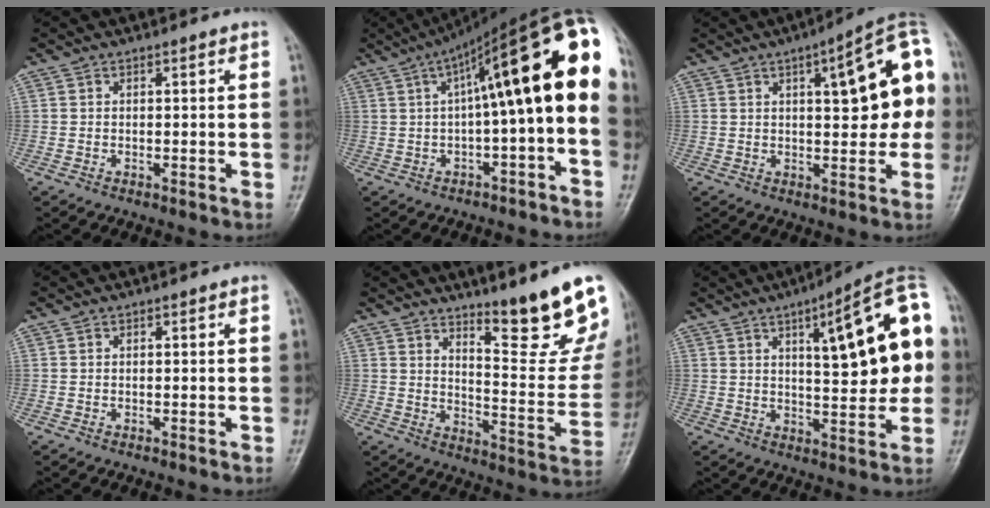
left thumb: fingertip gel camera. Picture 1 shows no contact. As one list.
[{"total": 20.2, "force": [1.6, 4.9, 19.5], "torque": [-0.271, 0.062, 0.021]}, {"total": 15.5, "force": [2.9, 5.7, 14.2], "torque": [-0.142, 0.027, 0.030]}, {"total": 0.0}, {"total": 16.1, "force": [11.8, 2.6, 10.7], "torque": [-0.110, -0.100, 0.179]}, {"total": 18.5, "force": [4.0, 5.6, 17.1], "torque": [-0.200, 0.013, 0.050]}]